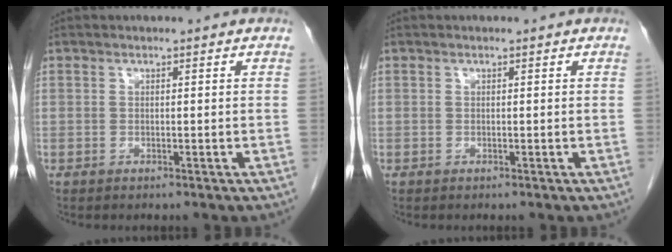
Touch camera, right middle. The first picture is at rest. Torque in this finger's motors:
{"motor_torque": [0.32, -0.16, 0.05, 0.01]}